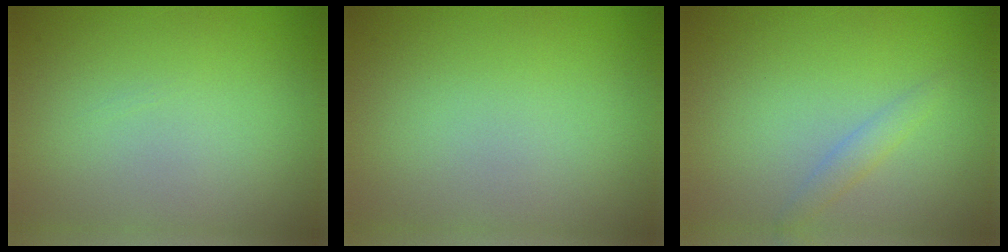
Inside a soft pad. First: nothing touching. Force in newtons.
{"total": 0.0}
{"total": 1.3, "press": 1.3, "slide": 0.0}